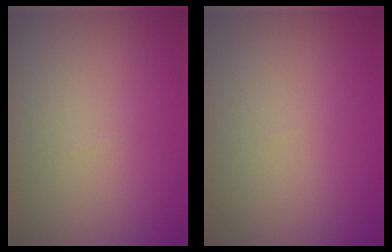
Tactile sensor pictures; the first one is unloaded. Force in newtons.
{"total": 0.0}